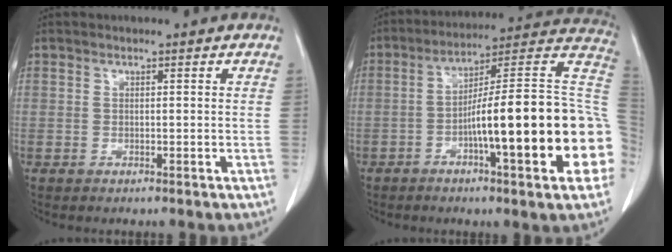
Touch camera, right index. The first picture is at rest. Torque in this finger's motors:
{"motor_torque": [2.14, 0.00, 0.61, 0.21]}